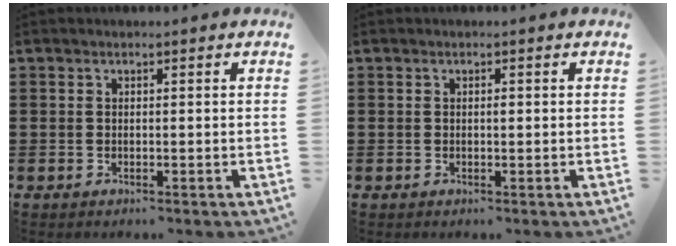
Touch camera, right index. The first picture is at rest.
{"total": 0.6, "force": [0.0, 0.2, 0.6], "torque": [-0.013, -0.003, 0.001]}